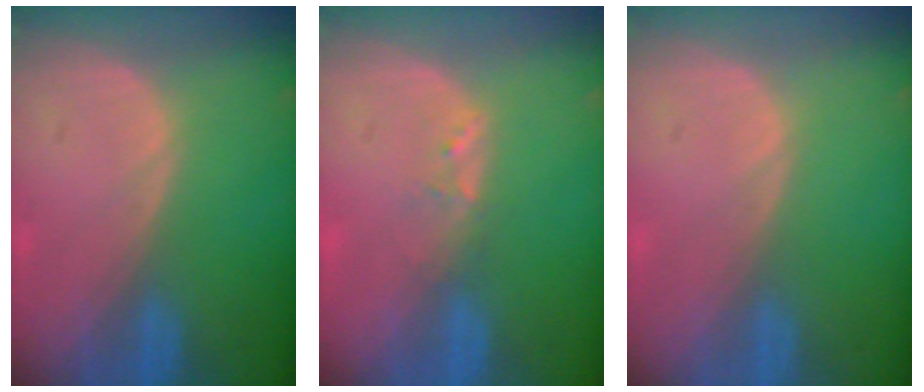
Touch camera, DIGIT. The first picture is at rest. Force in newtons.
{"total": 1.6, "press": 1.5, "slide": 0.3}
{"total": 0.0}